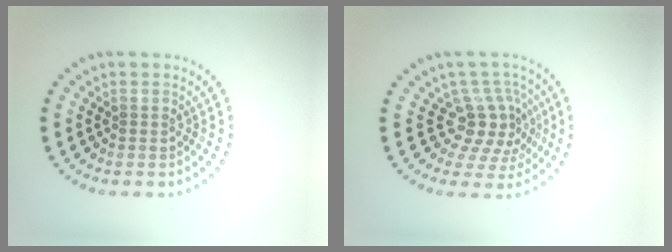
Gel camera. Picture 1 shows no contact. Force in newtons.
{"total": 4.0, "press": 3.1, "slide": 2.6}